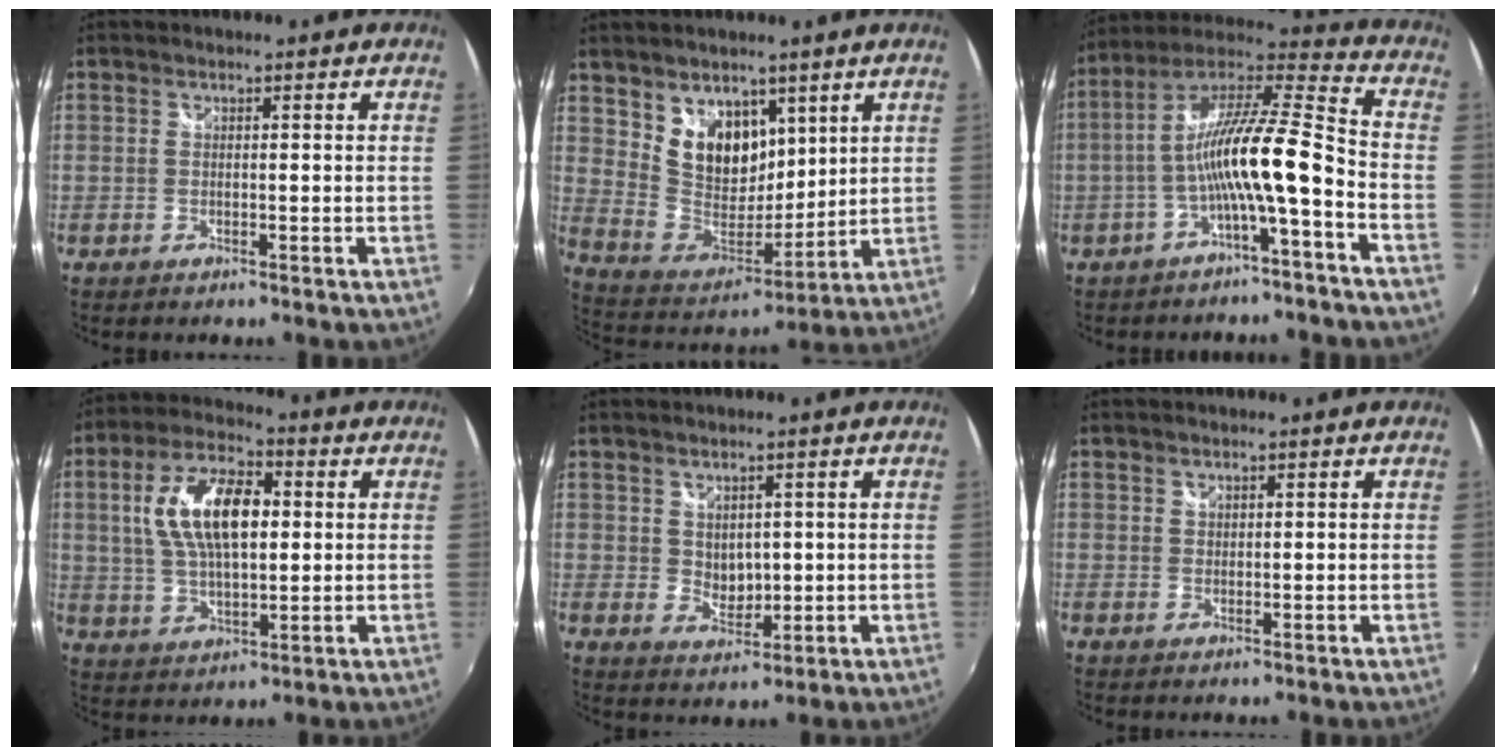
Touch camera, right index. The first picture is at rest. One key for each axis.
{"total": 12.8, "fx": 7.1, "fy": 8.9, "fz": 6.0, "tx": -0.109, "ty": 0.002, "tz": 0.152}
{"total": 14.0, "fx": -4.5, "fy": 1.4, "fz": 13.2, "tx": -0.251, "ty": 0.016, "tz": -0.081}
{"total": 13.7, "fx": 2.3, "fy": 6.3, "fz": 12.0, "tx": -0.226, "ty": 0.017, "tz": 0.042}
{"total": 3.8, "fx": 1.1, "fy": 3.1, "fz": 2.0, "tx": -0.027, "ty": -0.002, "tz": 0.026}
{"total": 0.7, "fx": 0.4, "fy": 0.5, "fz": 0.1, "tx": -0.001, "ty": 0.002, "tz": 0.007}